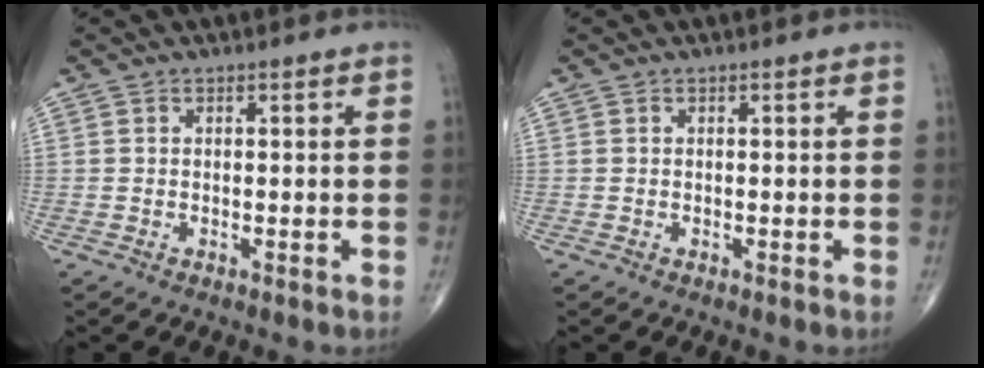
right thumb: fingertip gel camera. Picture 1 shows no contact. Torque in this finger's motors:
{"motor_torque": [0.01, 0.01, -0.06, -0.03, -0.01]}